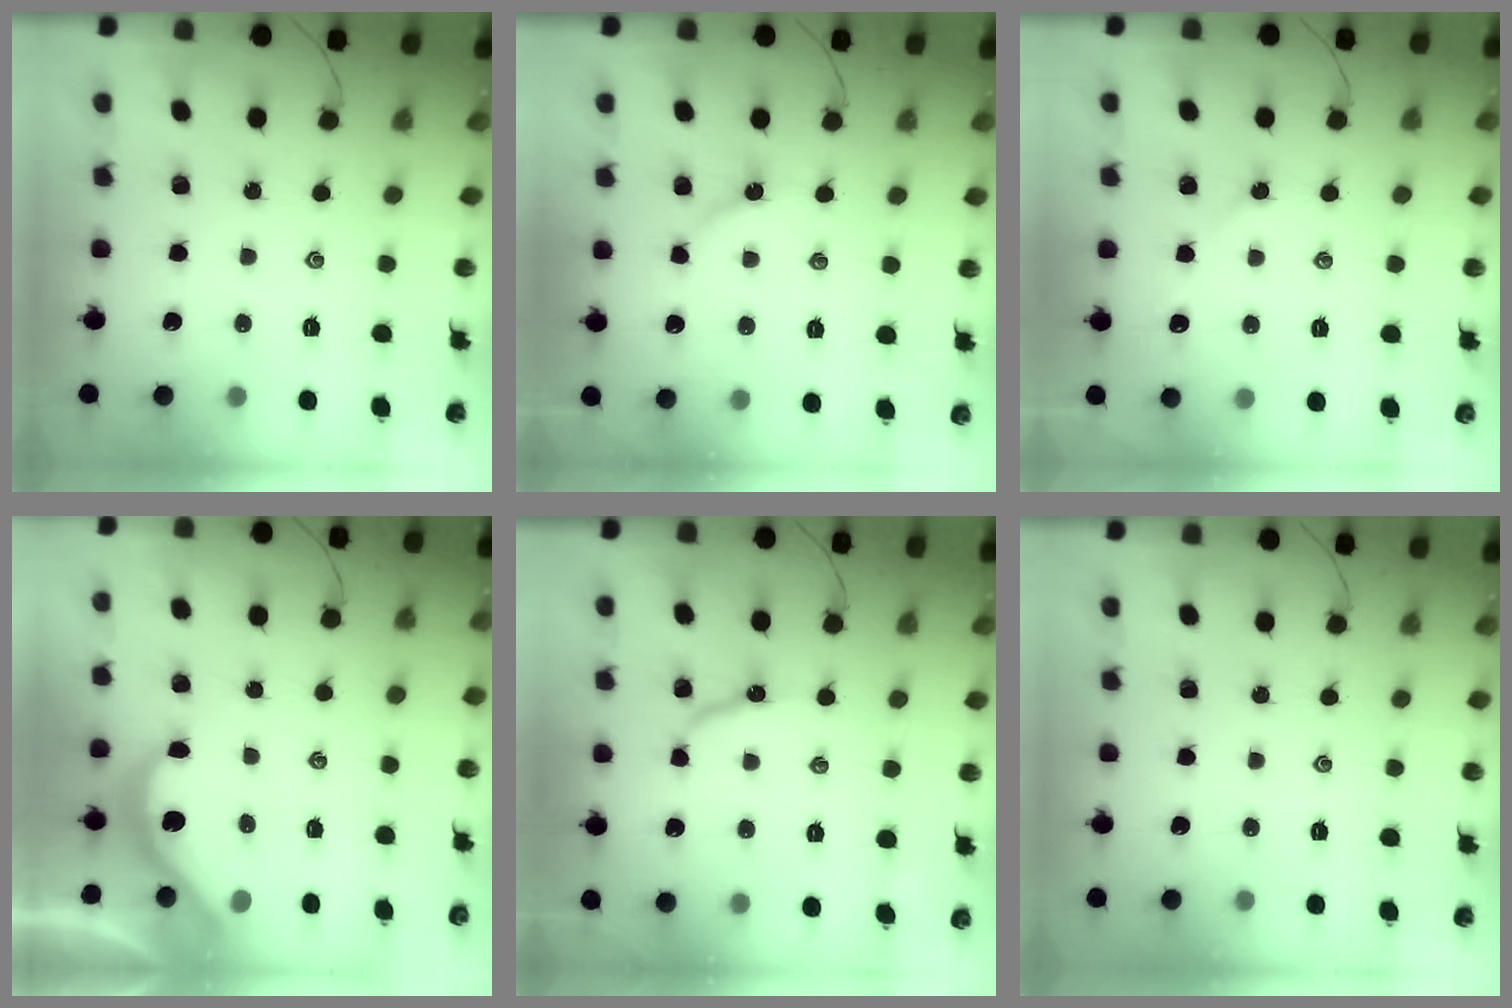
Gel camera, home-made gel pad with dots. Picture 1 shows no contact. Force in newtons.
{"total": 2.8, "press": 2.8, "slide": 0.3}
{"total": 2.2, "press": 2.2, "slide": 0.4}
{"total": 5.3, "press": 5.3, "slide": 0.2}
{"total": 6.6, "press": 6.6, "slide": 0.2}
{"total": 0.0}